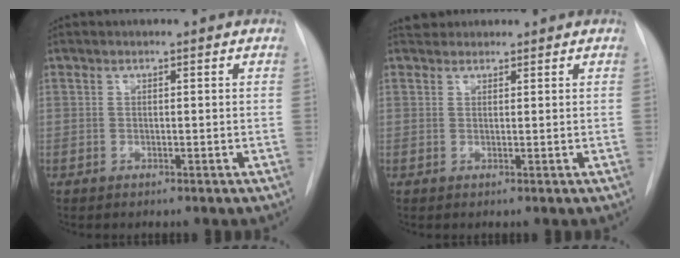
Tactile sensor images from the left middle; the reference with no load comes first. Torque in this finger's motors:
{"motor_torque": [0.06, -0.07, -0.04, 0.00]}